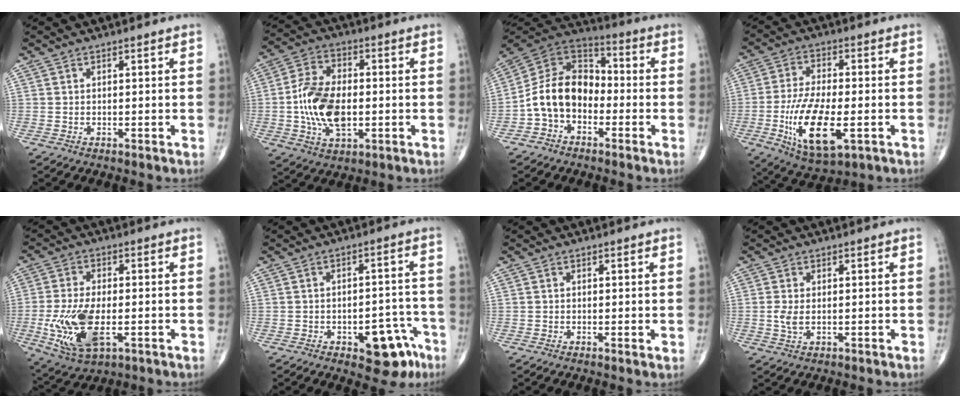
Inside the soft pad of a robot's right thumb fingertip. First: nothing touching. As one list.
[{"total": 13.8, "force": [-1.4, 7.9, 11.2], "torque": [-0.206, 0.009, -0.027]}, {"total": 12.9, "force": [-3.2, 9.5, 8.2], "torque": [-0.127, 0.055, -0.073]}, {"total": 15.2, "force": [-4.1, 6.4, 13.2], "torque": [-0.250, -0.004, -0.064]}, {"total": 13.3, "force": [-3.1, 6.5, 11.3], "torque": [-0.235, -0.004, -0.047]}, {"total": 10.0, "force": [-5.0, 5.0, 7.1], "torque": [-0.056, 0.041, -0.058]}, {"total": 0.6, "force": [0.0, 0.1, 0.5], "torque": [-0.011, -0.003, -0.003]}, {"total": 2.7, "force": [-0.1, 1.5, 2.2], "torque": [-0.056, -0.006, -0.003]}]